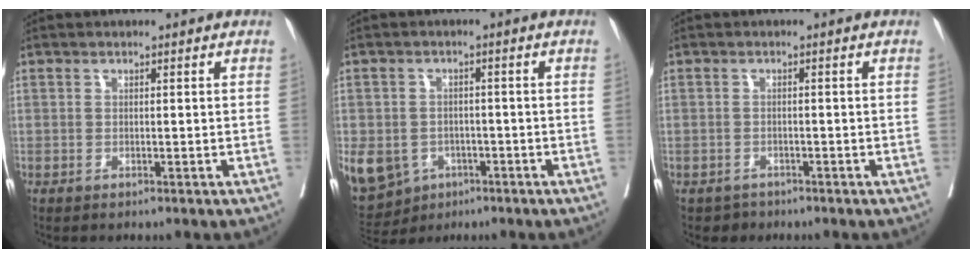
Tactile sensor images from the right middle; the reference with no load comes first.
{"total": 19.1, "force": [-7.5, 15.9, 7.5], "torque": [-0.279, -0.013, -0.106]}
{"total": 1.8, "force": [-1.4, 1.1, -0.4], "torque": [0.002, 0.004, -0.024]}